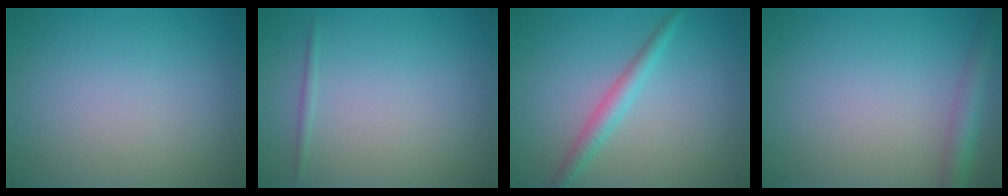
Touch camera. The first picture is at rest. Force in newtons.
{"total": 0.6, "press": 0.6, "slide": 0.0}
{"total": 2.3, "press": 2.2, "slide": 0.1}
{"total": 2.9, "press": 2.9, "slide": 0.1}